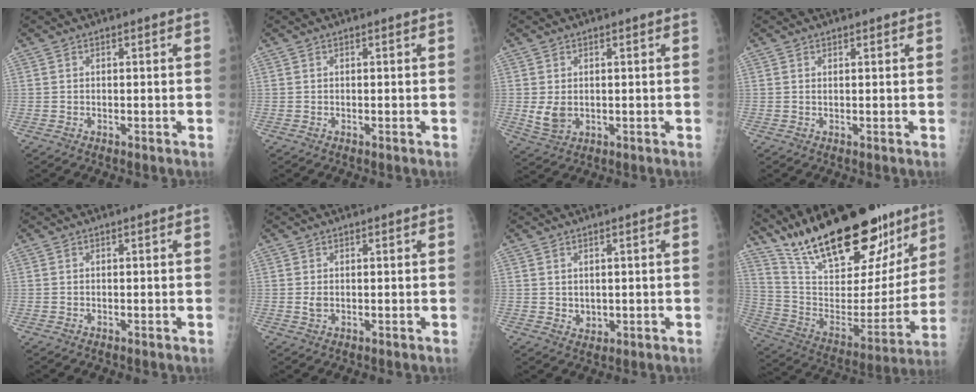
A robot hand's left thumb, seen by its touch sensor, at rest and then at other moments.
{"total": 0.0}
{"total": 4.0, "force": [0.1, 3.0, 2.6], "torque": [-0.041, -0.011, 0.013]}
{"total": 0.6, "force": [0.5, 0.2, 0.3], "torque": [-0.004, -0.003, 0.007]}
{"total": 0.0}
{"total": 1.4, "force": [0.3, 1.0, 0.9], "torque": [-0.012, -0.003, 0.008]}
{"total": 2.2, "force": [0.7, 1.9, 0.9], "torque": [-0.011, -0.009, 0.021]}
{"total": 29.7, "force": [21.3, 11.1, 17.5], "torque": [-0.250, -0.080, 0.354]}